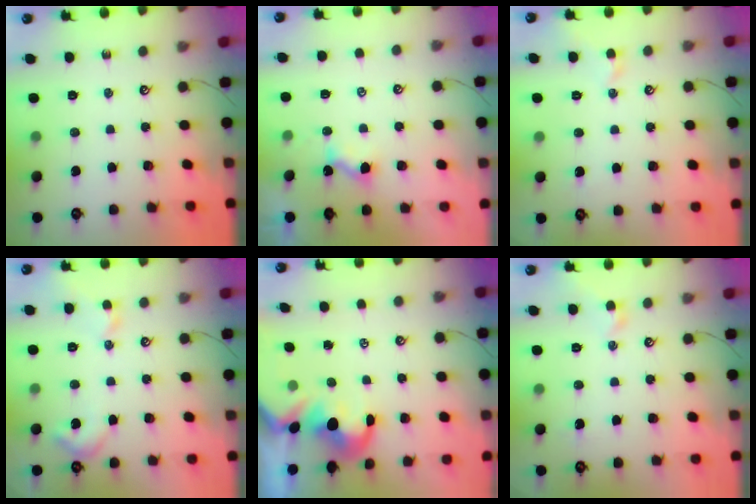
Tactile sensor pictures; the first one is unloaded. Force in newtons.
{"total": 3.0, "press": 3.0, "slide": 0.0}
{"total": 0.8, "press": 0.8, "slide": 0.1}
{"total": 4.4, "press": 4.4, "slide": 0.8}
{"total": 3.1, "press": 2.9, "slide": 1.0}
{"total": 2.7, "press": 2.6, "slide": 0.7}